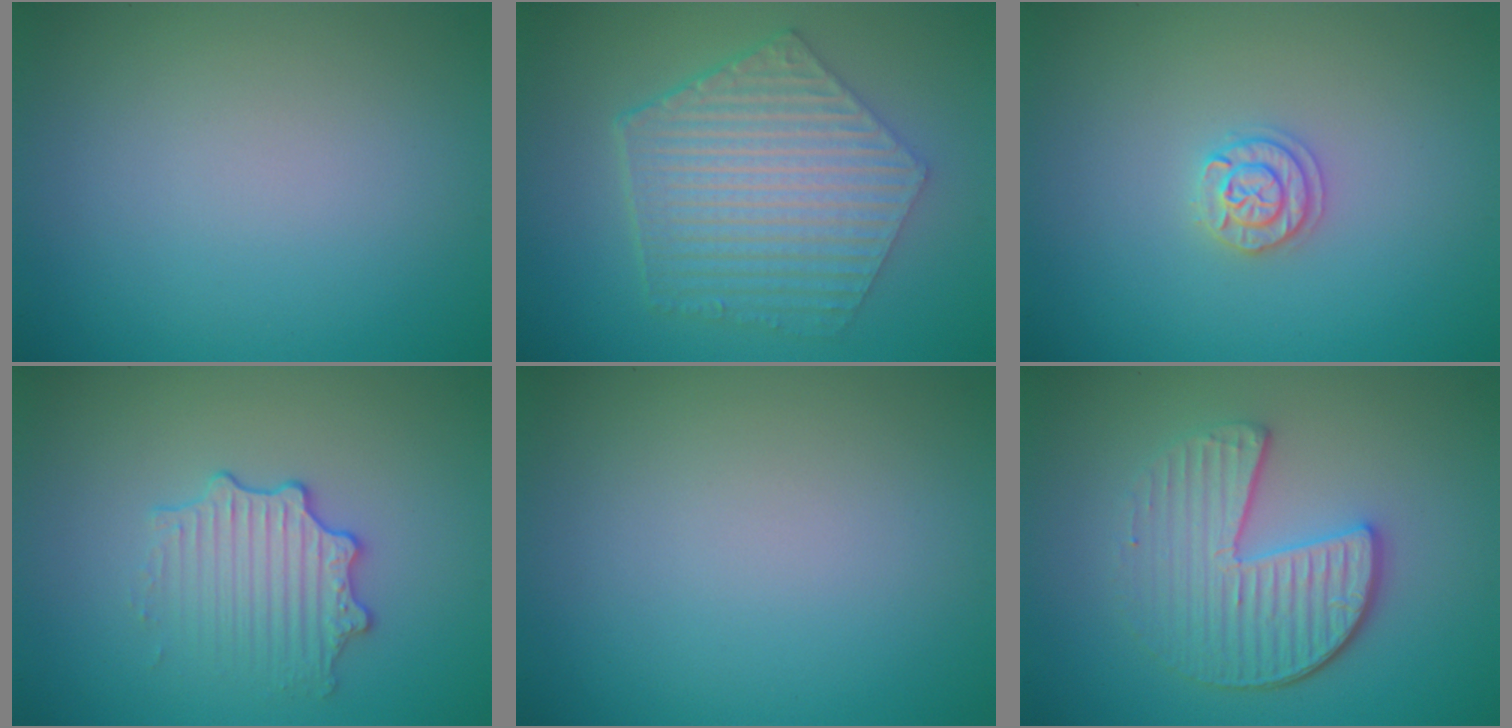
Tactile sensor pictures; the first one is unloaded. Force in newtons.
{"total": 6.9, "press": 5.0, "slide": 4.8}
{"total": 1.8, "press": 1.8, "slide": 0.3}
{"total": 3.0, "press": 2.7, "slide": 1.1}
{"total": 0.0}
{"total": 4.9, "press": 4.0, "slide": 2.8}